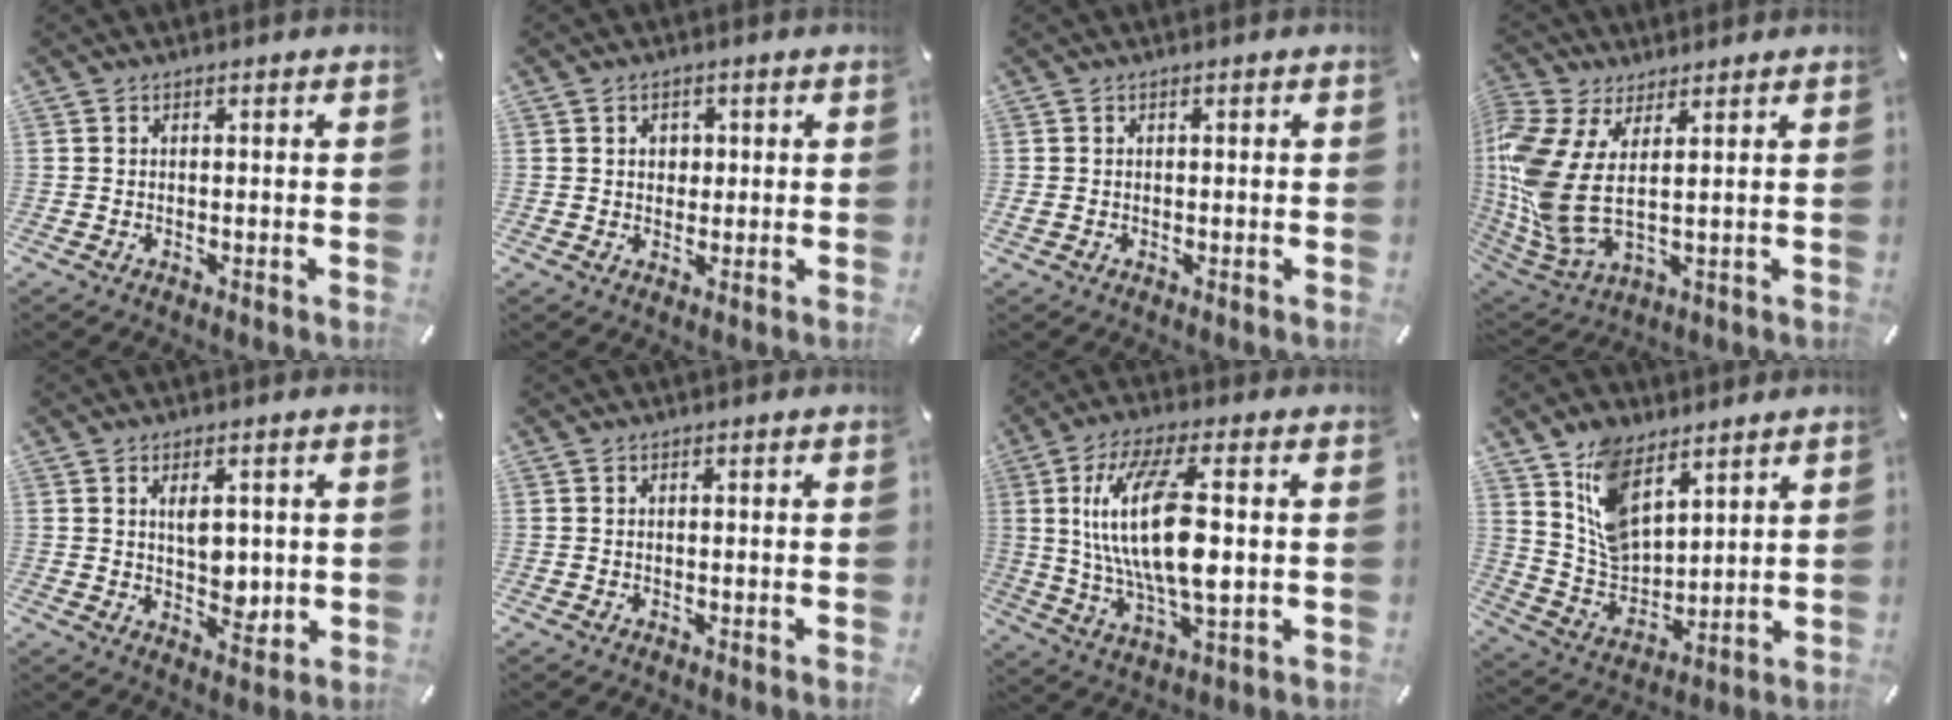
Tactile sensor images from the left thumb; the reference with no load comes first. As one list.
[{"total": 3.1, "force": [0.6, 2.6, 1.6], "torque": [-0.012, -0.003, 0.002]}, {"total": 1.0, "force": [-0.1, 0.7, 0.7], "torque": [-0.014, 0.003, -0.003]}, {"total": 11.1, "force": [2.1, 5.2, 9.6], "torque": [-0.245, -0.046, 0.034]}, {"total": 6.5, "force": [1.3, 3.9, 5.0], "torque": [-0.059, -0.010, 0.017]}, {"total": 0.0}, {"total": 17.3, "force": [2.7, 6.3, 15.9], "torque": [-0.343, -0.010, 0.036]}, {"total": 12.1, "force": [7.4, 7.1, 6.4], "torque": [-0.144, -0.034, 0.147]}]